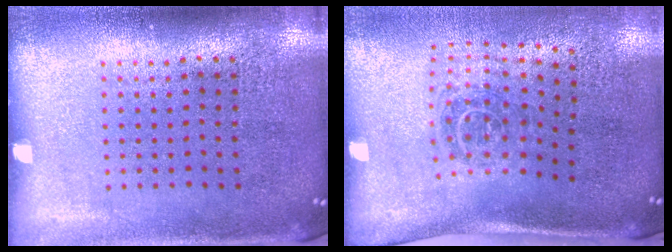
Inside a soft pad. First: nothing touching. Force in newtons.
{"total": 1.8, "press": 1.2, "slide": 1.4}